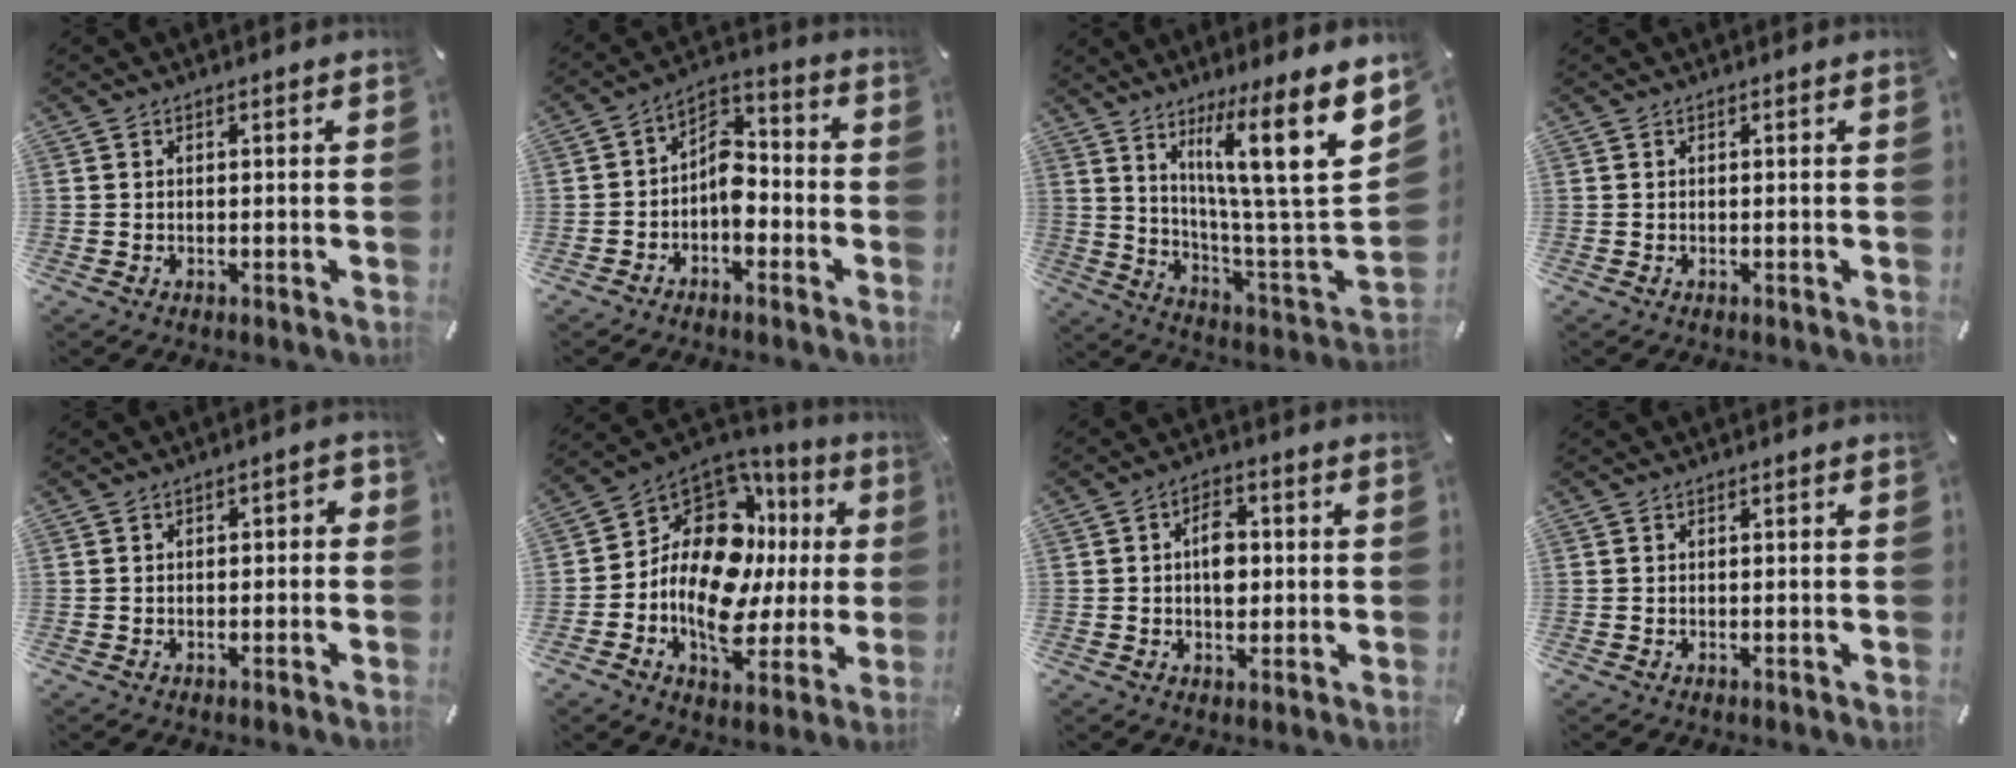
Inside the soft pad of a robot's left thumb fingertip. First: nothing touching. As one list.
[{"total": 8.4, "force": [-3.8, 5.5, 5.1], "torque": [-0.094, 0.015, -0.074]}, {"total": 18.9, "force": [9.9, 2.4, 16.0], "torque": [-0.253, -0.081, 0.142]}, {"total": 0.0}, {"total": 2.2, "force": [-1.4, 1.1, 1.4], "torque": [-0.024, 0.009, -0.027]}, {"total": 17.7, "force": [0.2, 12.3, 12.7], "torque": [-0.239, -0.024, -0.001]}, {"total": 6.4, "force": [0.3, 4.0, 4.9], "torque": [-0.063, -0.001, -0.001]}, {"total": 0.0}]